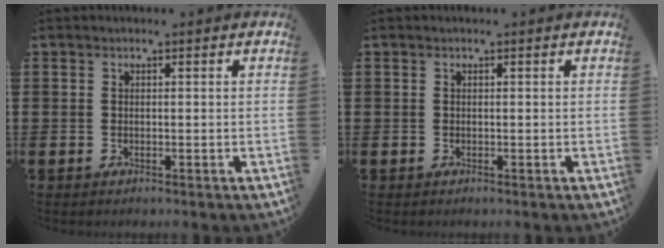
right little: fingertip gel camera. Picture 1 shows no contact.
{"total": 0.0}